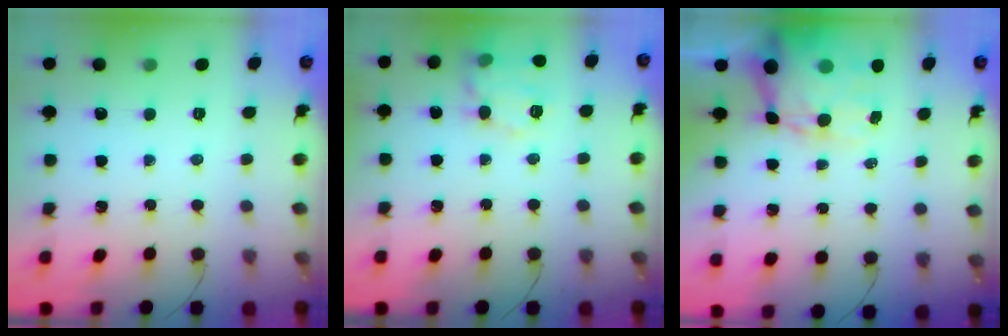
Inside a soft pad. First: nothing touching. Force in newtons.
{"total": 13.4, "press": 13.4, "slide": 0.4}
{"total": 15.0, "press": 14.6, "slide": 3.5}